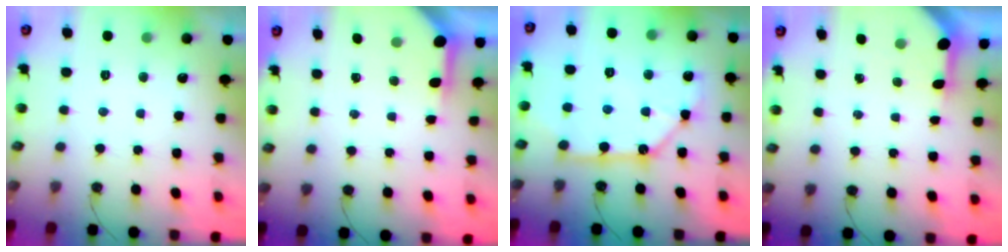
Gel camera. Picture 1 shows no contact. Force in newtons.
{"total": 3.9, "press": 3.9, "slide": 0.4}
{"total": 11.8, "press": 11.8, "slide": 1.2}
{"total": 3.2, "press": 3.2, "slide": 0.2}